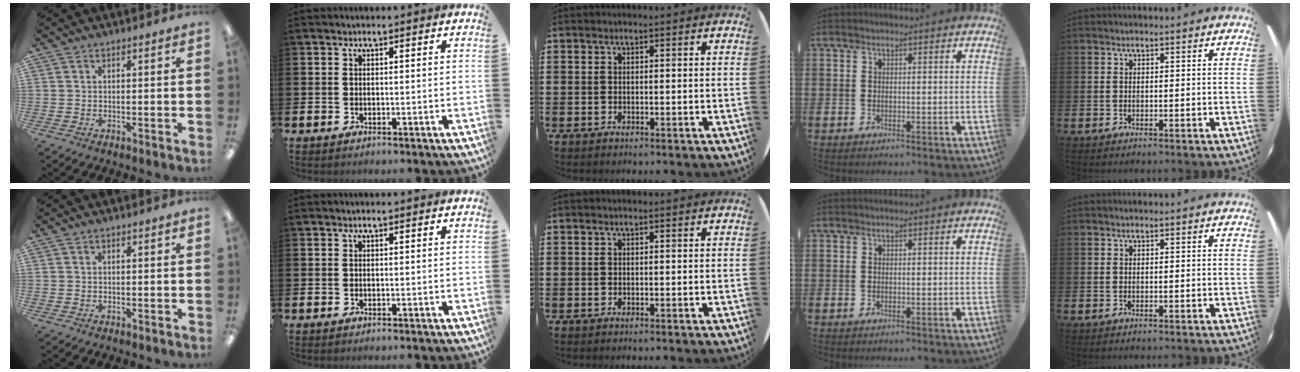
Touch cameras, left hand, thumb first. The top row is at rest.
{}